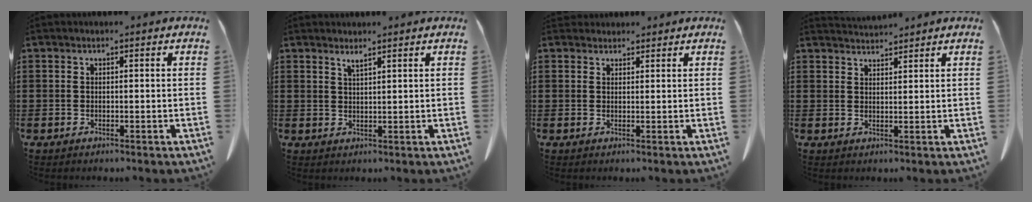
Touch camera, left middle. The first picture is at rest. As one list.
[{"total": 1.5, "force": [1.4, -0.1, 0.7], "torque": [-0.016, -0.001, 0.026]}, {"total": 1.6, "force": [1.5, 0.6, 0.1], "torque": [-0.005, 0.004, 0.030]}, {"total": 2.4, "force": [2.4, 0.0, 0.1], "torque": [-0.008, -0.006, 0.046]}]